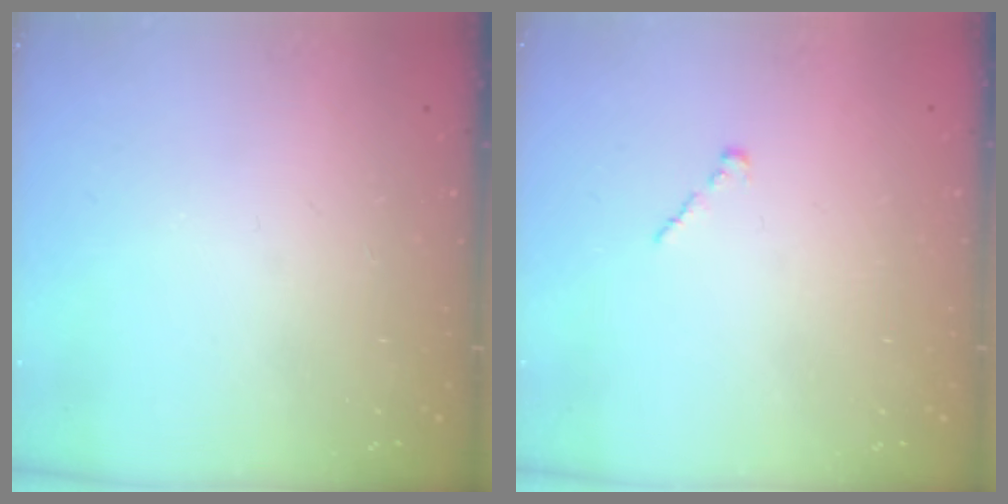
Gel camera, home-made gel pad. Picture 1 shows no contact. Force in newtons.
{"total": 1.0, "press": 0.8, "slide": 0.5}